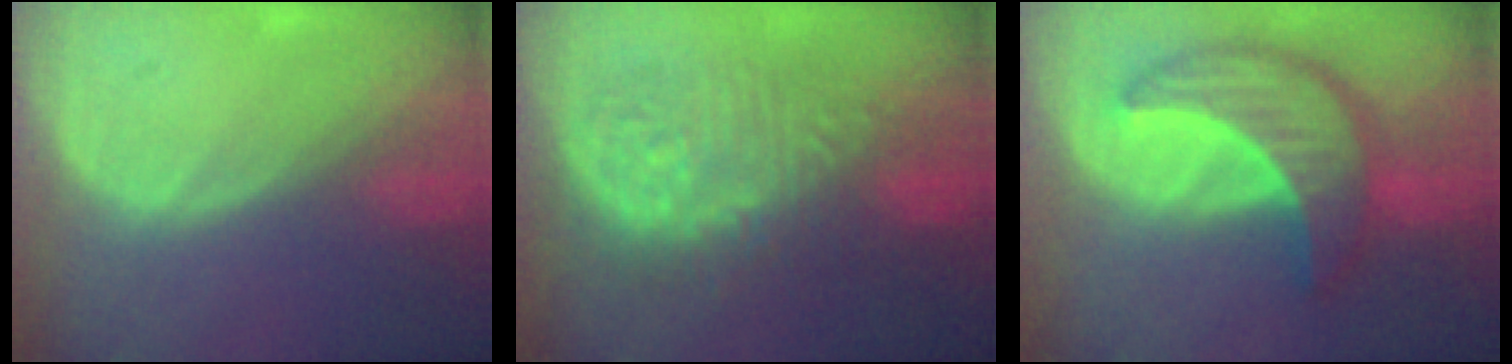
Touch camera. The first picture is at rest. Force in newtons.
{"total": 10.1, "press": 10.1, "slide": 0.5}
{"total": 9.9, "press": 9.8, "slide": 0.6}